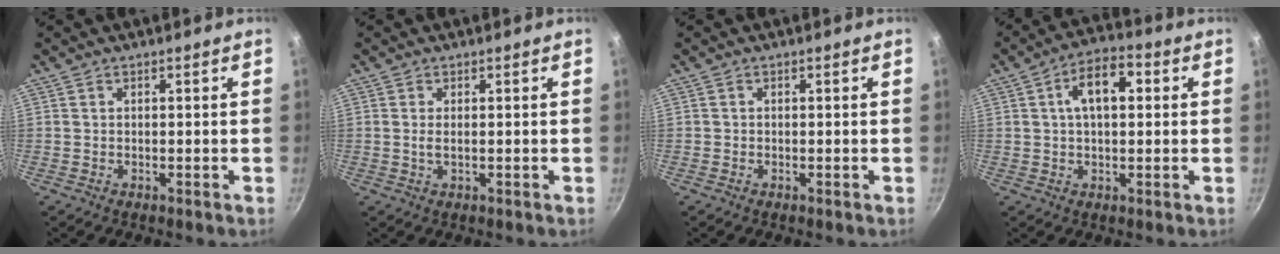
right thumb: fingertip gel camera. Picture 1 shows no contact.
{"total": 1.4, "force": [0.1, 0.4, 1.3], "torque": [-0.030, -0.002, 0.001]}
{"total": 0.0}
{"total": 9.2, "force": [1.9, 4.9, 7.5], "torque": [-0.101, 0.019, 0.021]}